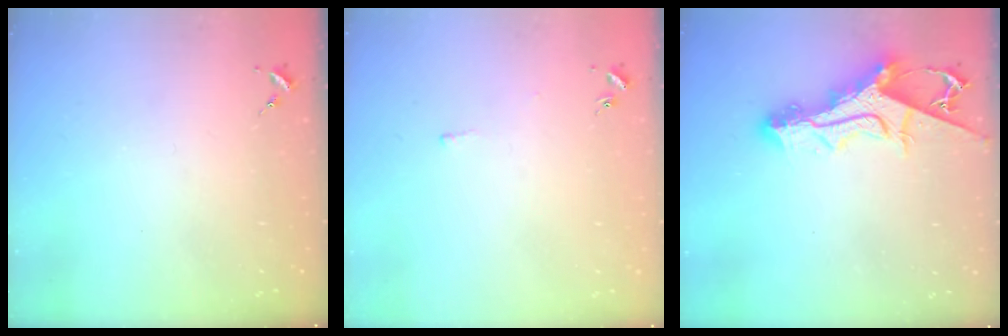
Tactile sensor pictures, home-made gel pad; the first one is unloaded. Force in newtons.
{"total": 2.2, "press": 2.2, "slide": 0.5}
{"total": 15.1, "press": 15.0, "slide": 1.3}